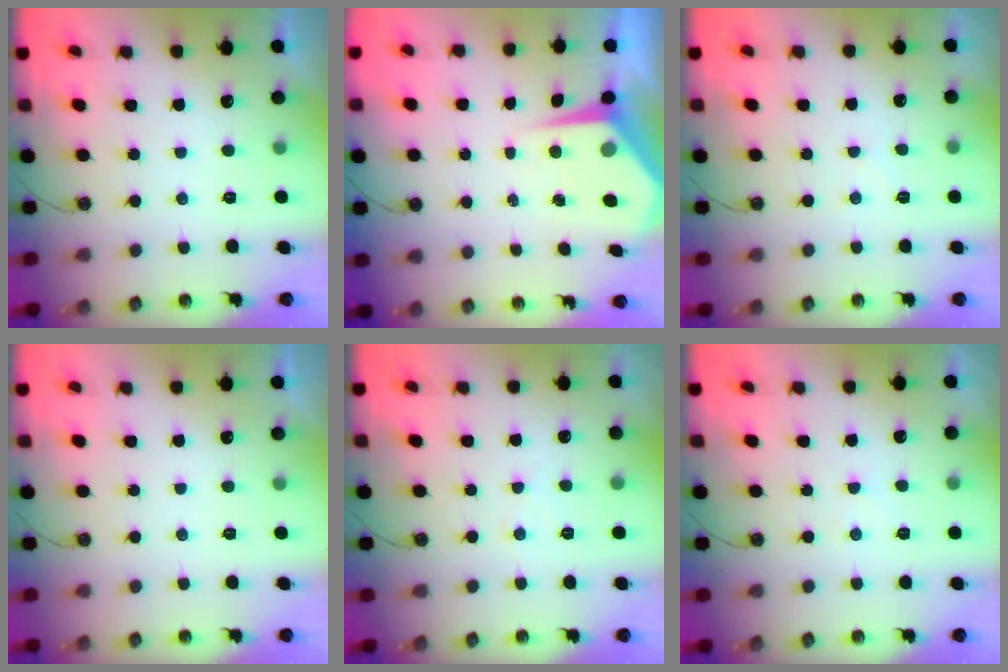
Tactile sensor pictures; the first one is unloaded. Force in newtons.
{"total": 4.9, "press": 4.8, "slide": 0.5}
{"total": 3.7, "press": 3.7, "slide": 0.6}
{"total": 0.0}
{"total": 5.3, "press": 5.2, "slide": 0.8}
{"total": 2.5, "press": 2.5, "slide": 0.4}